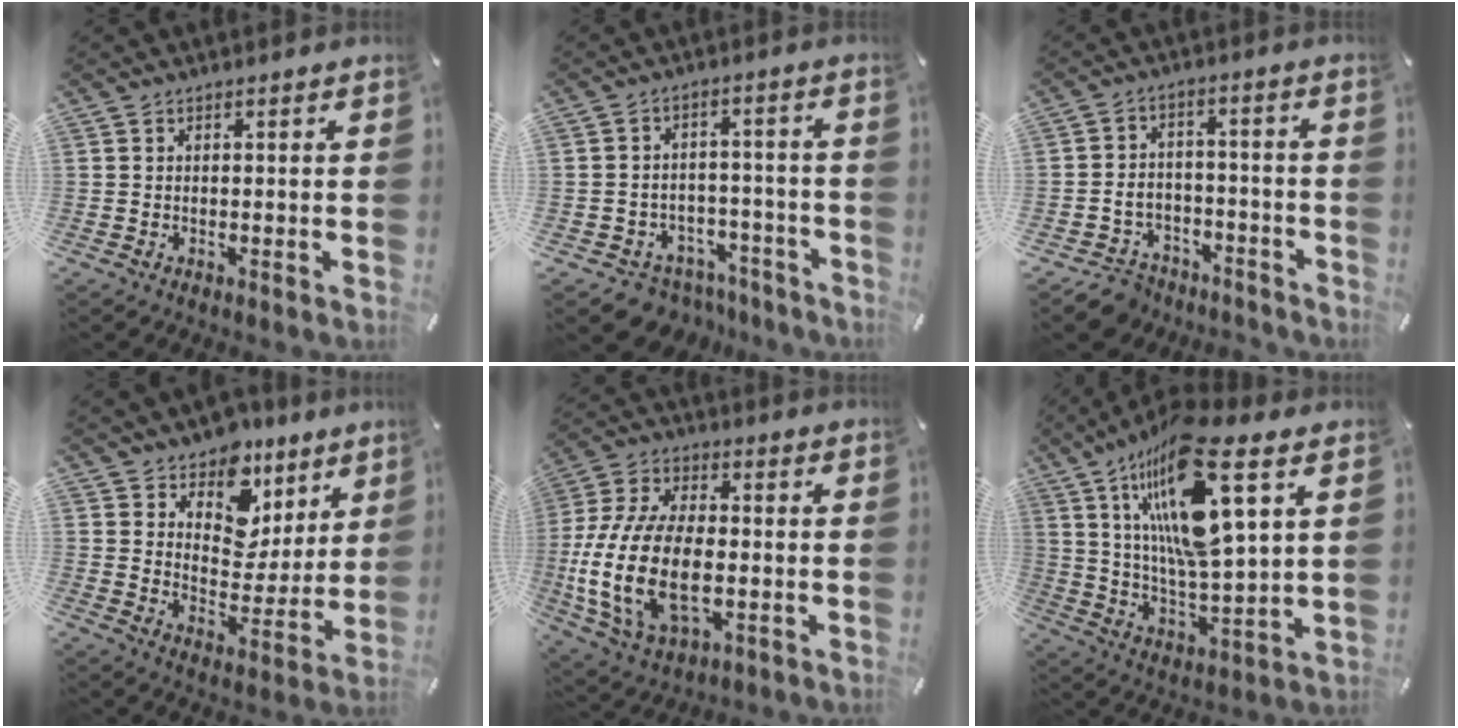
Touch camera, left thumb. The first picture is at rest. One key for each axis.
{"total": 5.3, "fx": -3.1, "fy": 4.1, "fz": 0.9, "tx": -0.016, "ty": 0.024, "tz": -0.056}
{"total": 6.9, "fx": -4.2, "fy": 5.1, "fz": 1.9, "tx": -0.041, "ty": 0.026, "tz": -0.079}
{"total": 11.1, "fx": 7.2, "fy": 8.0, "fz": 2.5, "tx": -0.034, "ty": -0.073, "tz": 0.135}
{"total": 19.3, "fx": -3.7, "fy": 11.8, "fz": 14.8, "tx": -0.326, "ty": -0.003, "tz": -0.062}
{"total": 21.7, "fx": 10.8, "fy": 5.6, "fz": 18.0, "tx": -0.365, "ty": -0.050, "tz": 0.162}